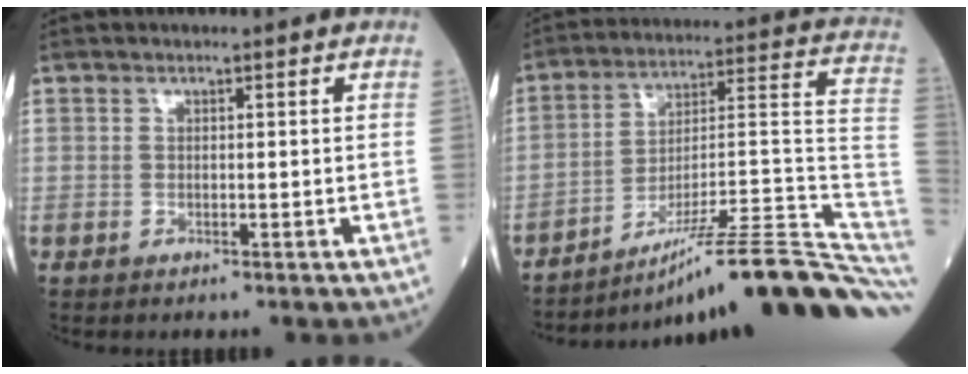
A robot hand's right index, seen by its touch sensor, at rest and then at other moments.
{"total": 22.5, "force": [-16.3, 0.4, 15.6], "torque": [-0.137, 0.032, -0.250]}